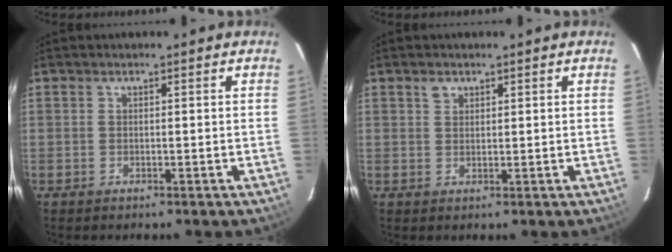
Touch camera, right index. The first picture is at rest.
{"total": 1.6, "force": [1.0, 1.1, 0.5], "torque": [-0.008, 0.003, 0.019]}